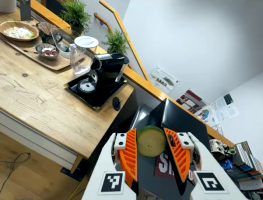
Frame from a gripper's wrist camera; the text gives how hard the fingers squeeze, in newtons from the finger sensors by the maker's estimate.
{"total": 9.4, "left": 9.5, "right": 9.2}